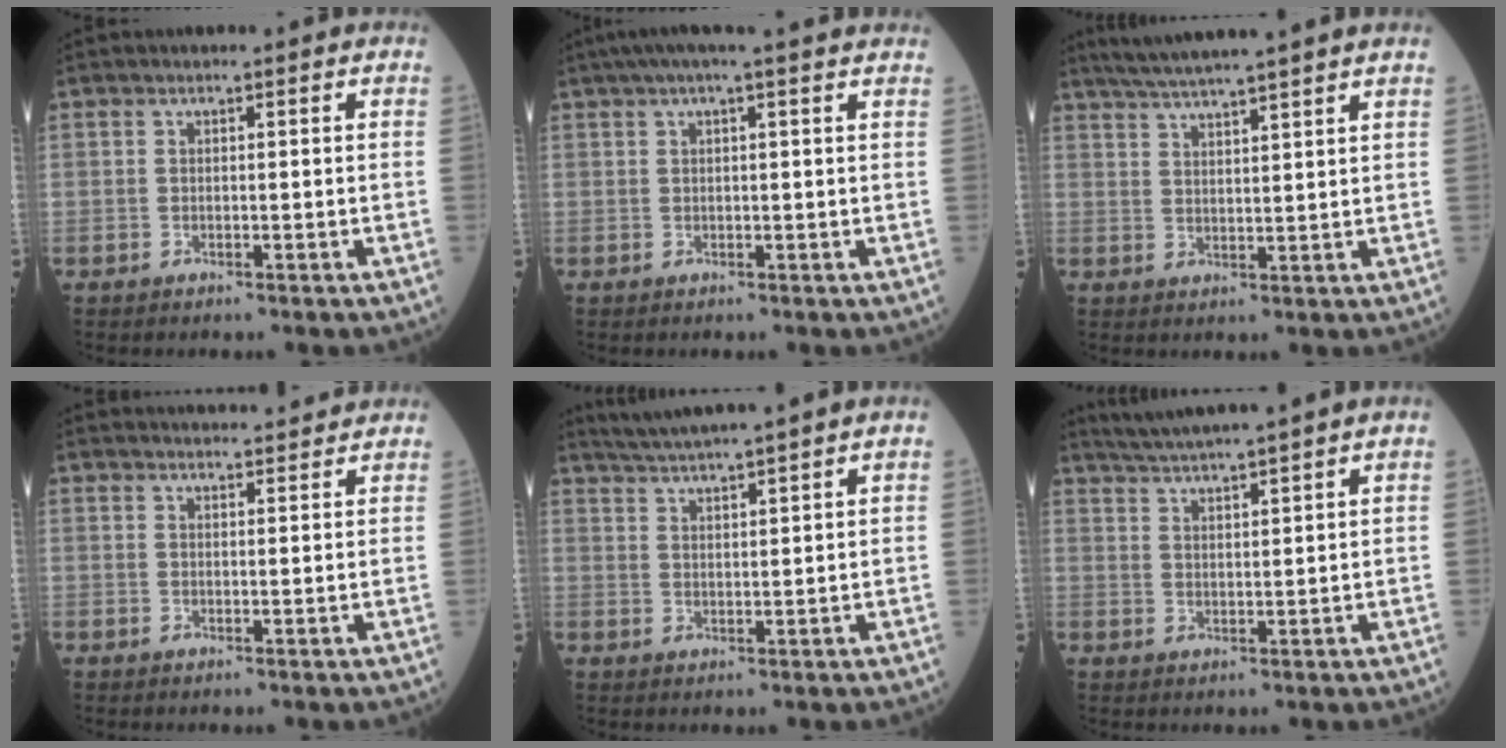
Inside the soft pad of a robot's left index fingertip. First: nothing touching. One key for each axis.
{"total": 8.5, "fx": 6.9, "fy": -0.2, "fz": 5.0, "tx": -0.082, "ty": 0.043, "tz": 0.080}
{"total": 10.4, "fx": 9.0, "fy": -1.2, "fz": 5.1, "tx": -0.088, "ty": 0.020, "tz": 0.131}
{"total": 11.6, "fx": 11.3, "fy": 1.2, "fz": 2.6, "tx": -0.028, "ty": 0.025, "tz": 0.137}
{"total": 8.4, "fx": 7.5, "fy": -1.6, "fz": 3.5, "tx": -0.064, "ty": 0.017, "tz": 0.121}
{"total": 8.7, "fx": 7.8, "fy": -1.5, "fz": 3.6, "tx": -0.066, "ty": 0.017, "tz": 0.125}